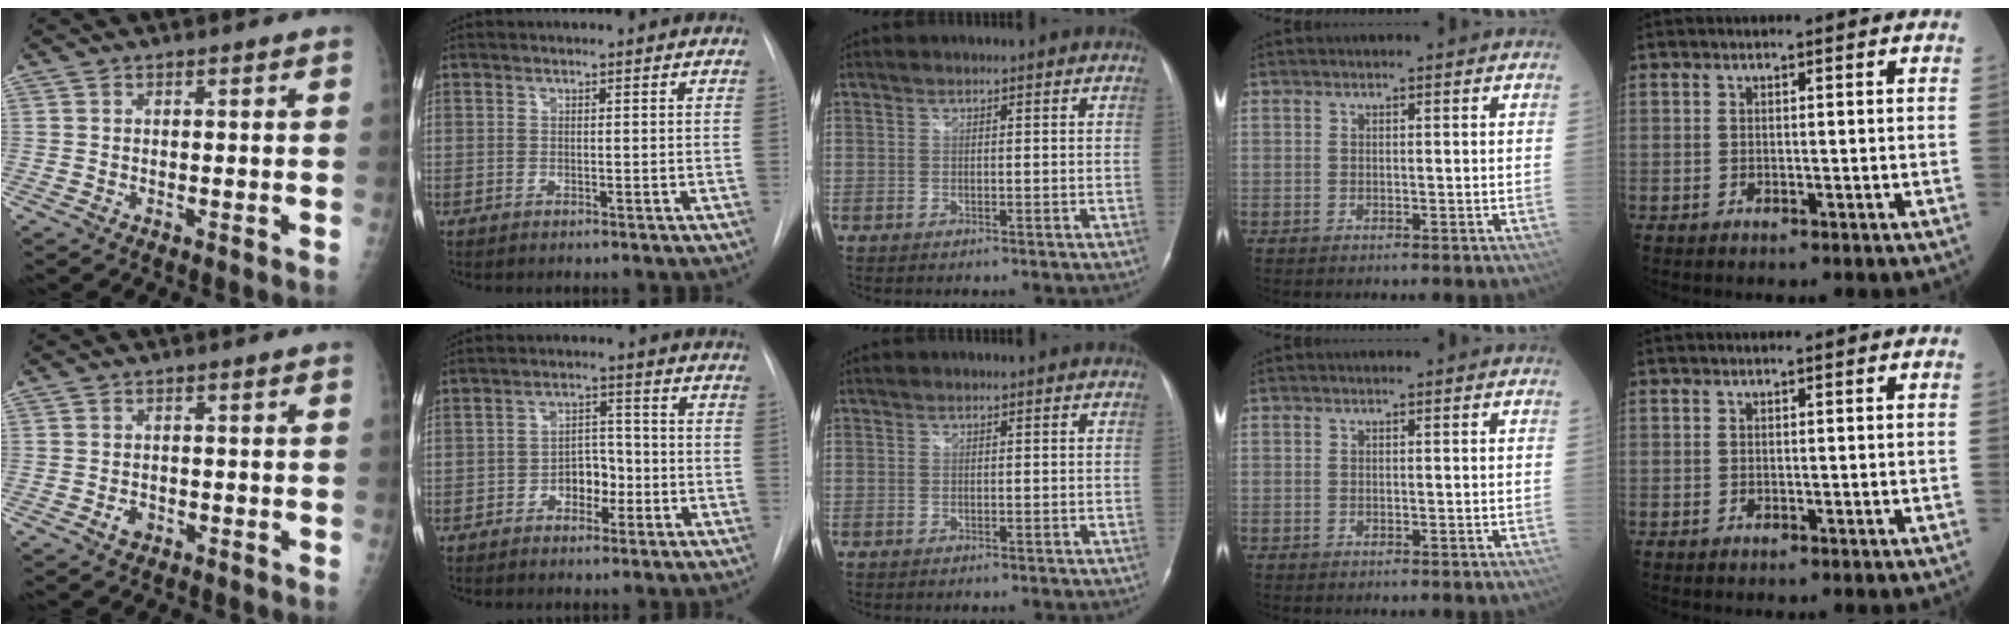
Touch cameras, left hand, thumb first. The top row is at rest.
{"thumb": {"total": 1.9, "force": [-0.8, 1.4, 0.9], "torque": [-0.010, 0.005, -0.011]}, "index": {"total": 4.9, "force": [-2.0, 3.1, 3.2], "torque": [-0.047, 0.013, -0.034]}}